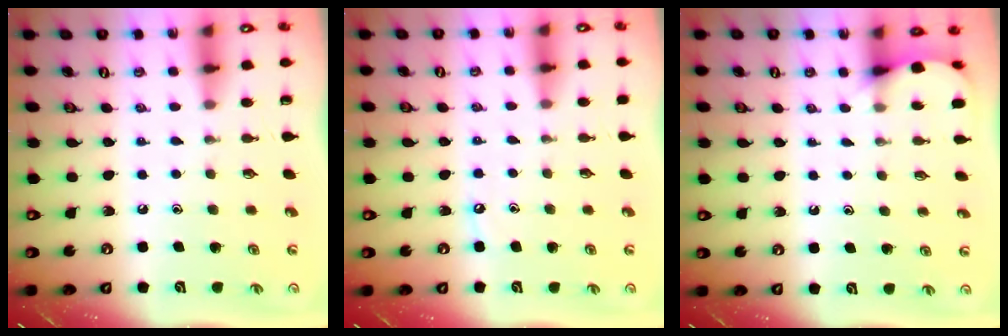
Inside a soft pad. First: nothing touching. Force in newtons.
{"total": 3.1, "press": 3.0, "slide": 0.4}
{"total": 5.0, "press": 5.0, "slide": 0.4}